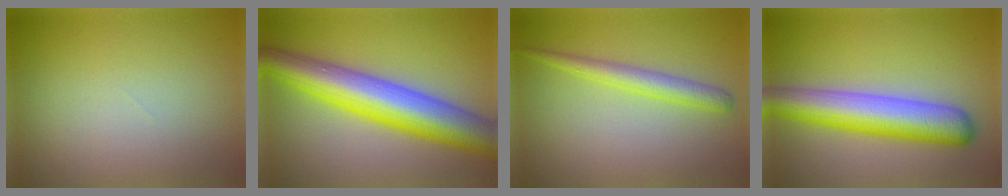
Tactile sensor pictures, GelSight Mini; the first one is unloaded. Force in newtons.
{"total": 10.2, "press": 10.2, "slide": 0.3}
{"total": 2.6, "press": 2.6, "slide": 0.1}
{"total": 7.5, "press": 7.5, "slide": 0.3}